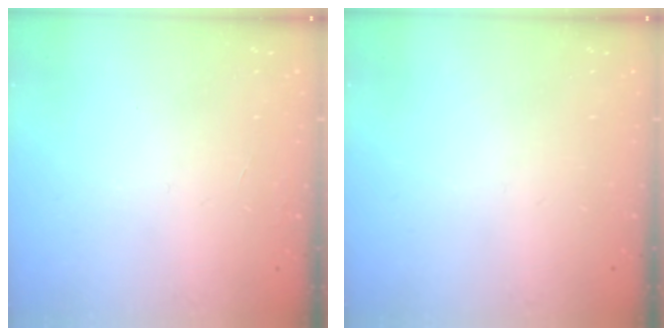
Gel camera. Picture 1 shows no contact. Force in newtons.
{"total": 0.0}